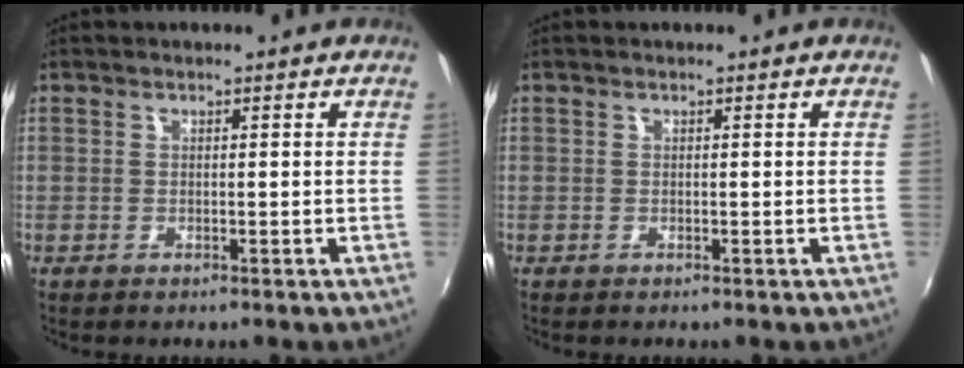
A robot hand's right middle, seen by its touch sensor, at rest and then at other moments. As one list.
[{"total": 0.0}]